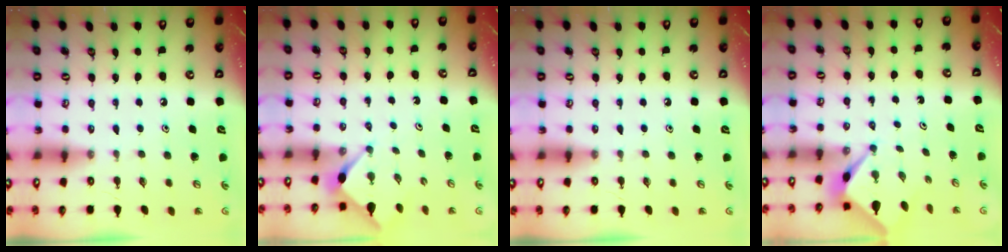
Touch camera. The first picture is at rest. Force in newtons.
{"total": 2.8, "press": 2.8, "slide": 0.3}
{"total": 0.0}
{"total": 2.6, "press": 2.6, "slide": 0.2}